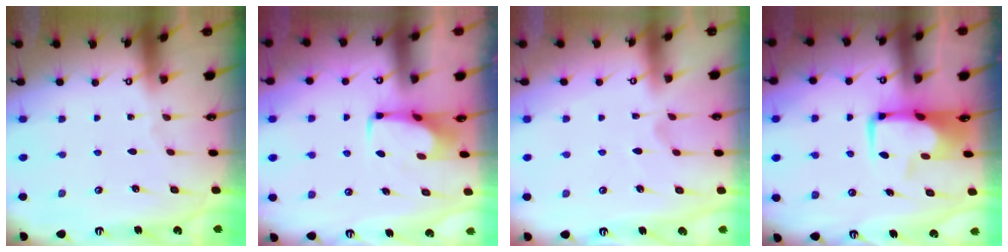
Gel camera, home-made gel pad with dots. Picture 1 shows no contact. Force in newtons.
{"total": 1.1, "press": 1.0, "slide": 0.5}
{"total": 1.1, "press": 0.2, "slide": 1.1}
{"total": 7.3, "press": 7.2, "slide": 1.3}